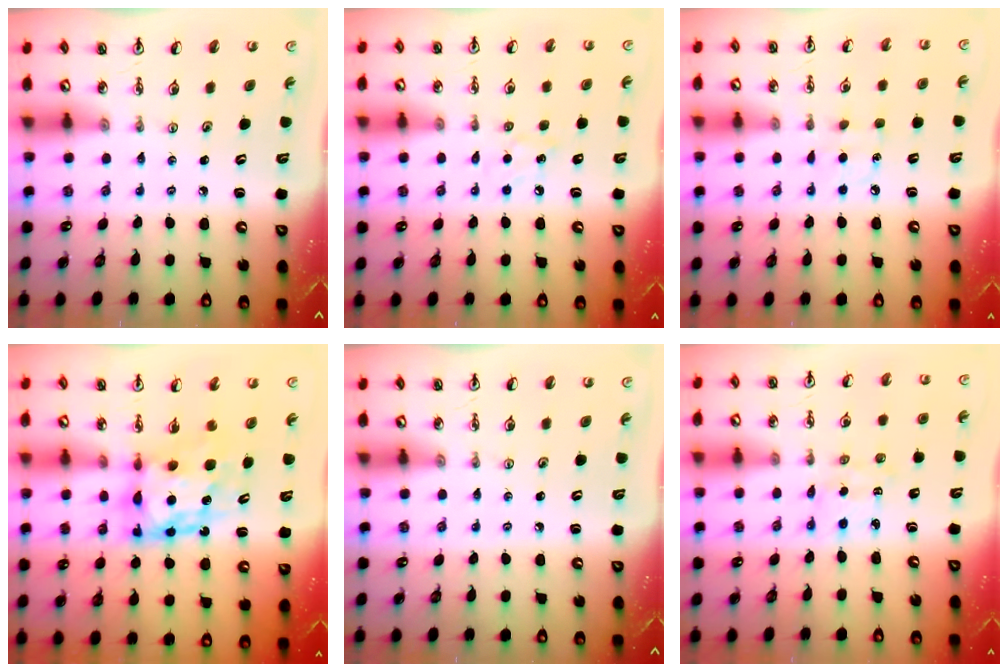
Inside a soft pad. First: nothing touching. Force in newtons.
{"total": 5.3, "press": 5.2, "slide": 0.8}
{"total": 6.6, "press": 6.6, "slide": 0.7}
{"total": 9.2, "press": 9.2, "slide": 0.7}
{"total": 0.0}
{"total": 2.2, "press": 2.1, "slide": 0.5}